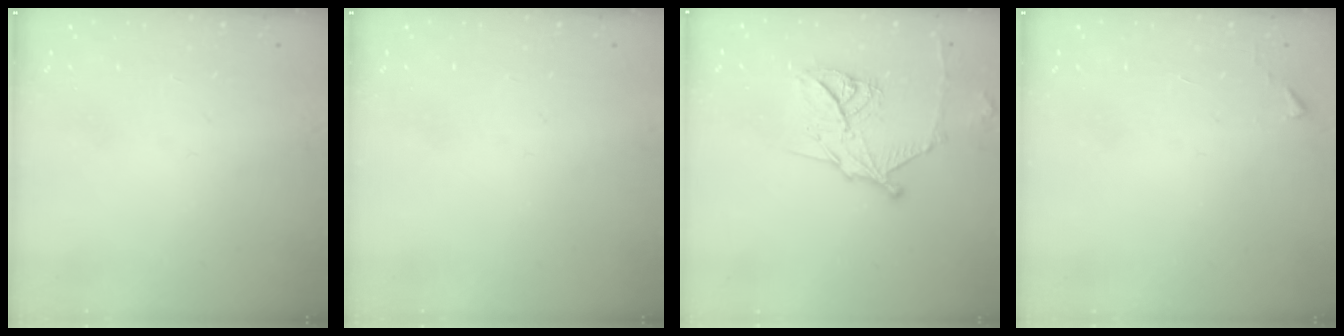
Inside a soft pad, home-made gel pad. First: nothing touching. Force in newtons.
{"total": 0.0}
{"total": 14.9, "press": 14.9, "slide": 0.8}
{"total": 2.7, "press": 2.7, "slide": 0.5}